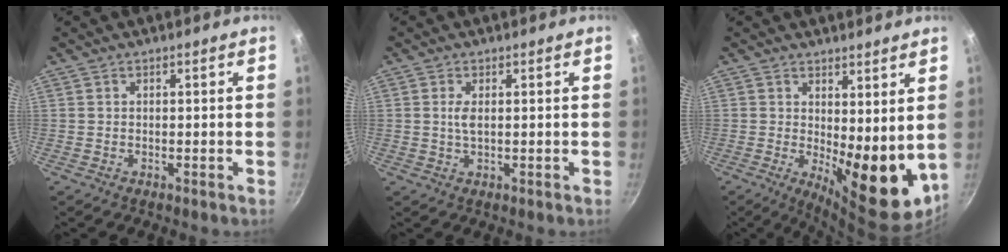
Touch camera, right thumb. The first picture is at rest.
{"total": 2.1, "force": [0.4, 0.8, 1.9], "torque": [-0.041, -0.001, 0.009]}
{"total": 12.2, "force": [1.5, 4.8, 11.1], "torque": [-0.121, -0.034, 0.031]}